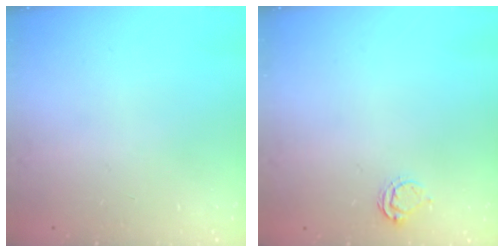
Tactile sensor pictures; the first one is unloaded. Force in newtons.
{"total": 5.5, "press": 5.5, "slide": 0.4}